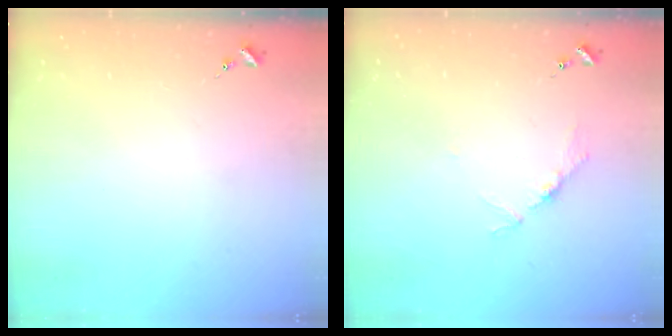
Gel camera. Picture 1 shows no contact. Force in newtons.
{"total": 3.9, "press": 3.8, "slide": 0.5}